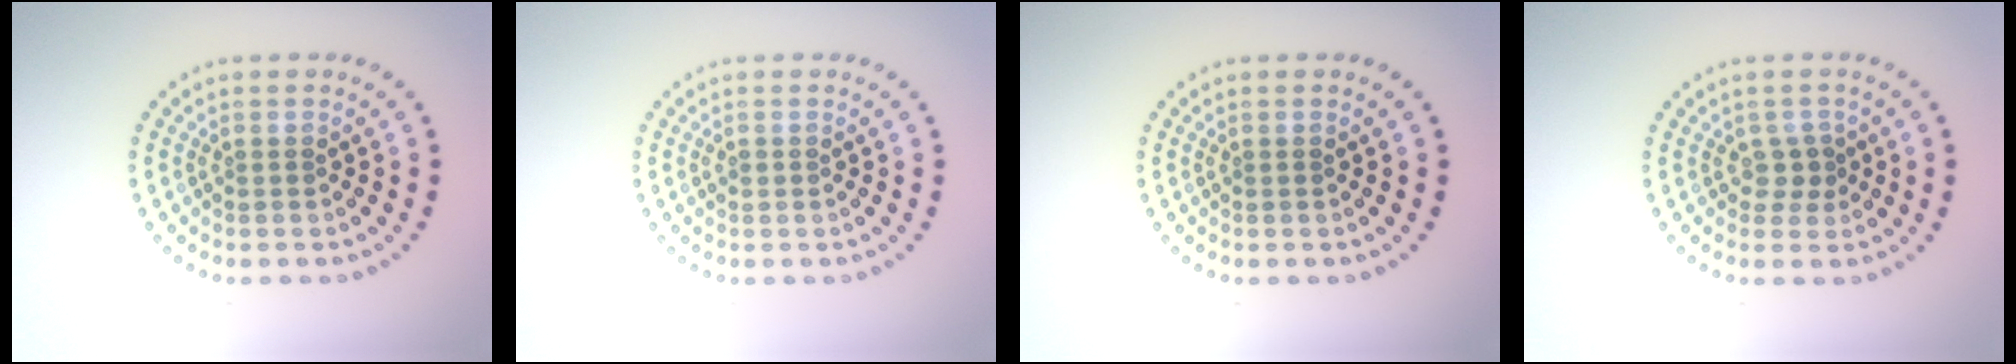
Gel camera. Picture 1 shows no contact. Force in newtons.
{"total": 0.5, "press": 0.5, "slide": 0.2}
{"total": 0.0}
{"total": 1.4, "press": 1.2, "slide": 0.9}